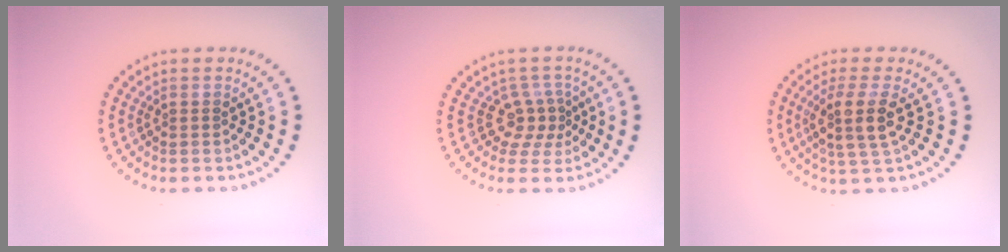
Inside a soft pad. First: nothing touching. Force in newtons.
{"total": 2.7, "press": 1.9, "slide": 1.9}
{"total": 3.2, "press": 2.8, "slide": 1.7}